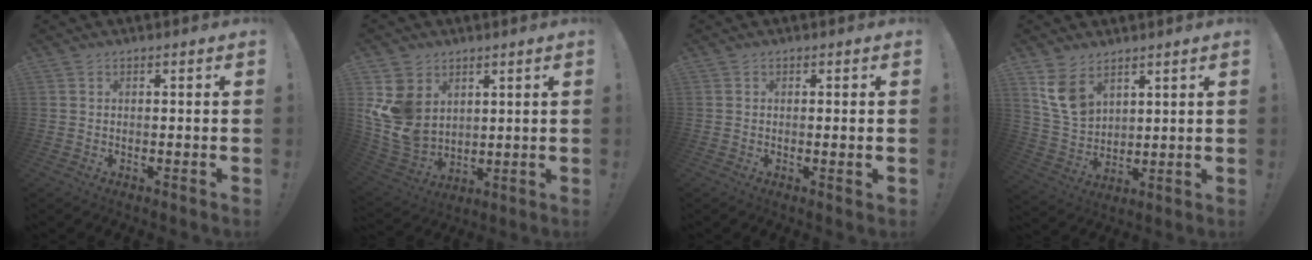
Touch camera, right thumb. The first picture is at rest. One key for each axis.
{"total": 12.3, "fx": 3.9, "fy": 10.0, "fz": 6.1, "tx": -0.135, "ty": -0.031, "tz": 0.083}
{"total": 1.4, "fx": 0.2, "fy": 0.0, "fz": 1.4, "tx": -0.025, "ty": 0.000, "tz": 0.002}
{"total": 10.5, "fx": 6.4, "fy": 6.5, "fz": 5.1, "tx": -0.086, "ty": -0.034, "tz": 0.130}